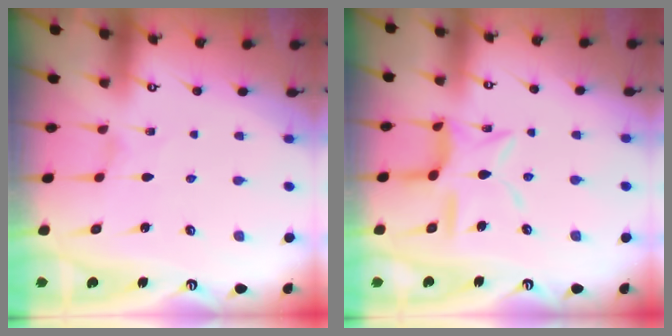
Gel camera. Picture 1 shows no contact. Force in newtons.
{"total": 12.4, "press": 12.4, "slide": 0.9}